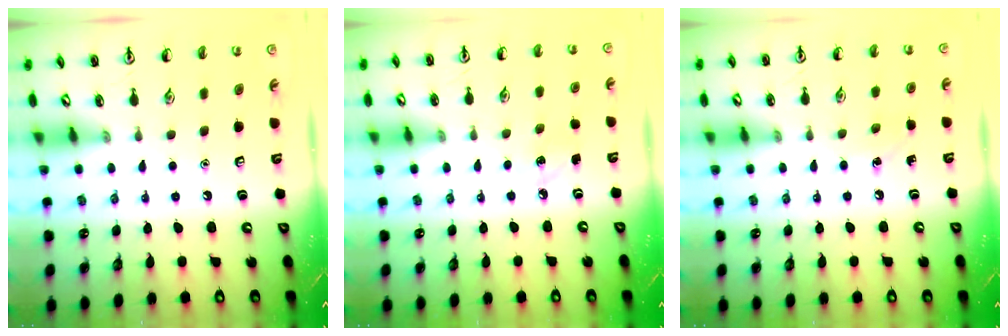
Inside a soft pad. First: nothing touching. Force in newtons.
{"total": 4.5, "press": 4.2, "slide": 1.6}
{"total": 5.6, "press": 5.3, "slide": 1.9}